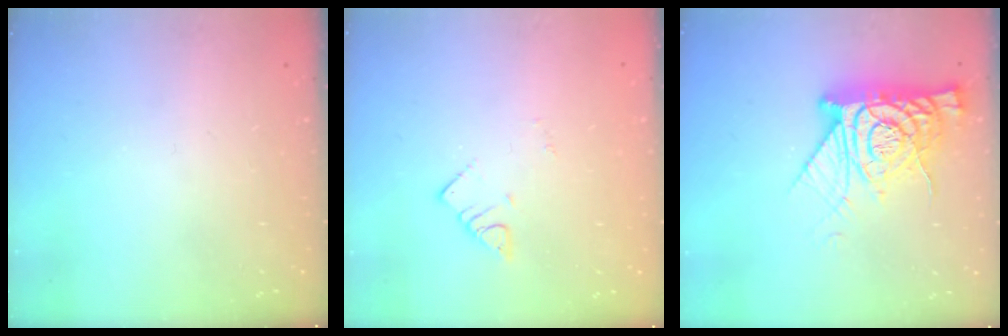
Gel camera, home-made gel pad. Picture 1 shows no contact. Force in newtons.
{"total": 2.4, "press": 2.4, "slide": 0.1}
{"total": 15.9, "press": 15.9, "slide": 1.5}